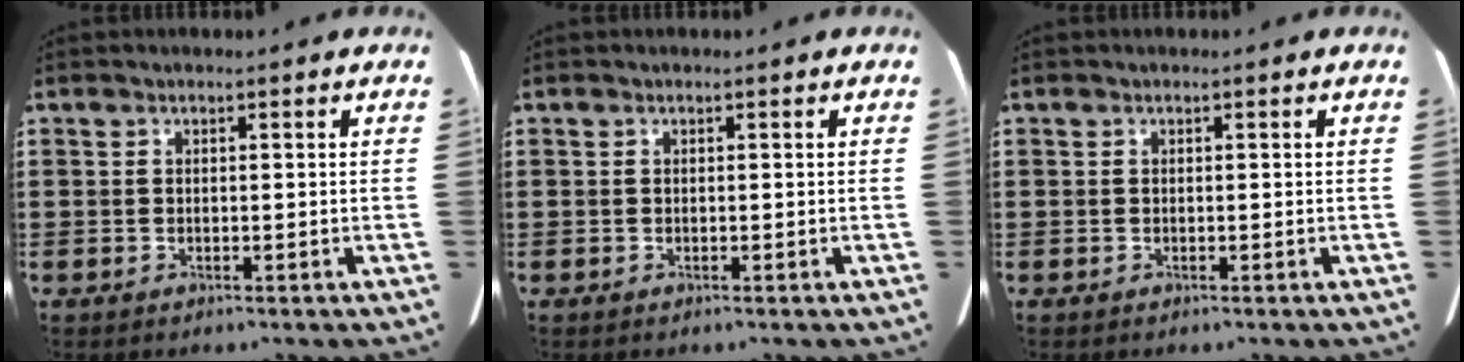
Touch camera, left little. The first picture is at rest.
{"total": 0.0}
{"total": 0.0}